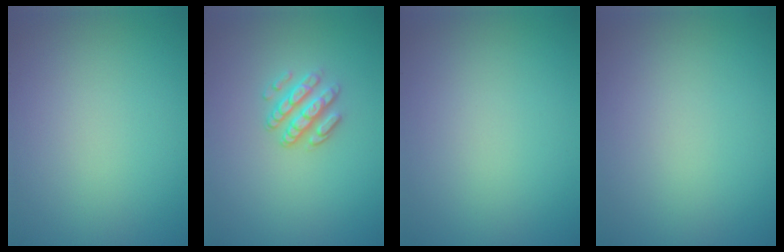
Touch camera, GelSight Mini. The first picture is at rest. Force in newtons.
{"total": 2.9, "press": 2.3, "slide": 1.6}
{"total": 0.0}
{"total": 0.0}